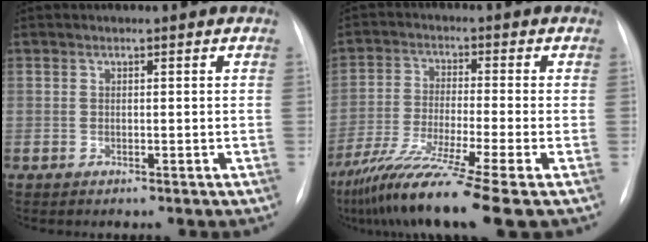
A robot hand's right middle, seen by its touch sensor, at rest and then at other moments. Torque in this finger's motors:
{"motor_torque": [1.21, -0.93, 0.74, 0.20]}